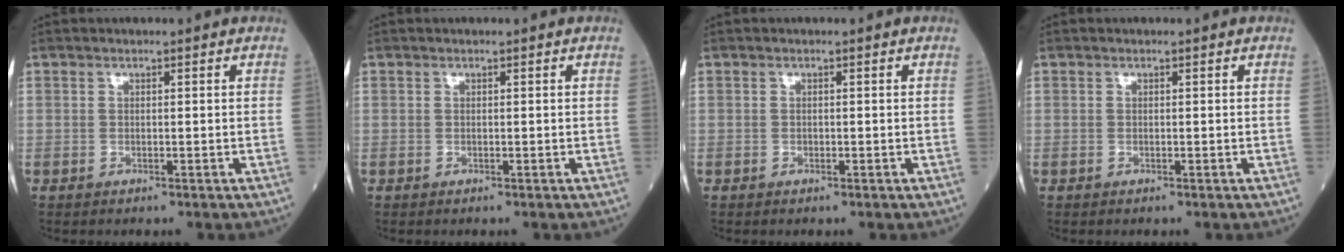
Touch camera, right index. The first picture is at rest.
{"total": 0.0}
{"total": 0.0}
{"total": 0.0}